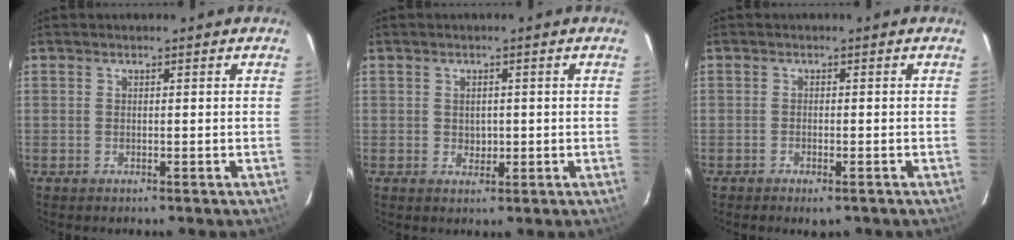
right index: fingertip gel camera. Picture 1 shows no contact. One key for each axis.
{"total": 1.9, "fx": 0.1, "fy": 1.7, "fz": 0.8, "tx": -0.010, "ty": 0.003, "tz": 0.005}
{"total": 2.4, "fx": -1.7, "fy": 0.9, "fz": 1.4, "tx": -0.029, "ty": -0.007, "tz": -0.026}